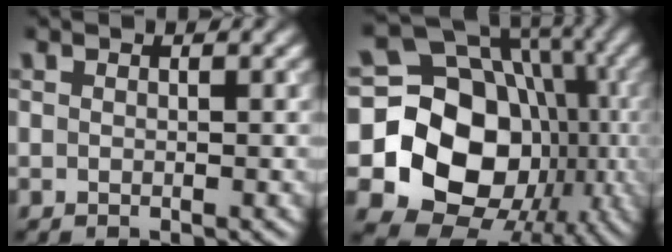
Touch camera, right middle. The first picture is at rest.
{"total": 18.8, "force": [-2.4, 16.0, 9.7], "torque": [-0.144, -0.012, -0.052]}